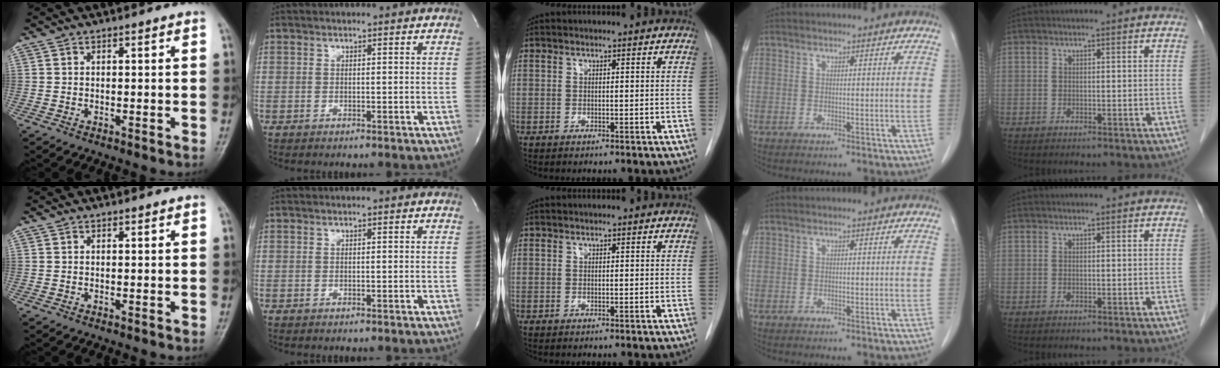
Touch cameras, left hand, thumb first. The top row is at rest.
{}